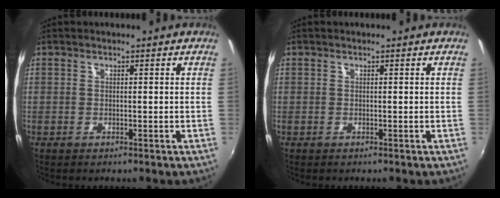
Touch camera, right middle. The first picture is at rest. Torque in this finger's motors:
{"motor_torque": [0.00, 0.00, 0.00, 0.00]}